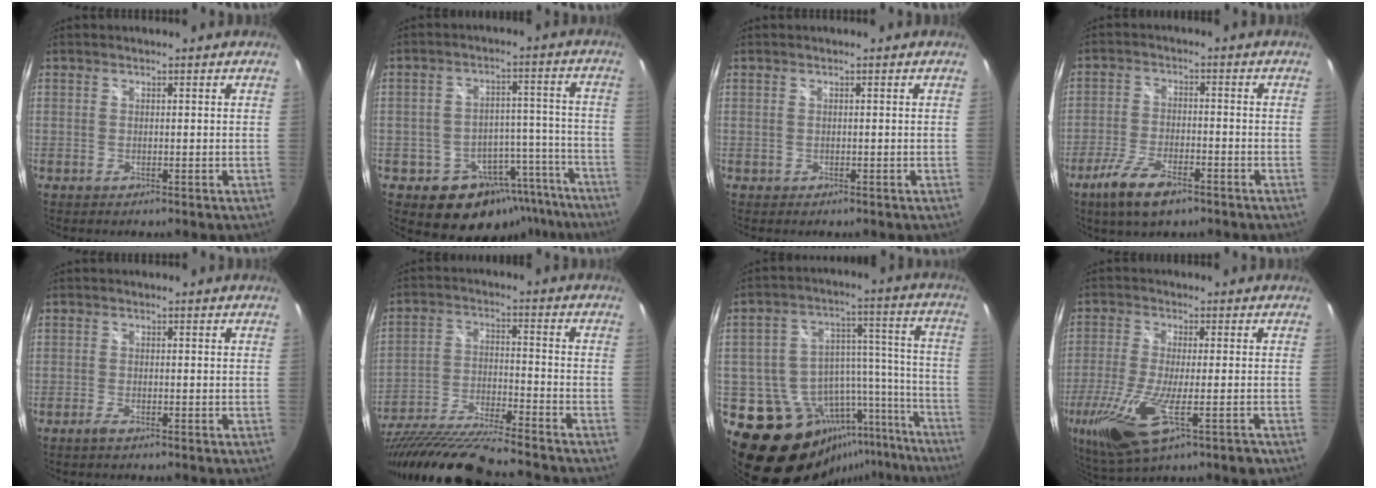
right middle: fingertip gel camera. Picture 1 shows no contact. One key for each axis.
{"total": 15.4, "fx": -10.7, "fy": 10.0, "fz": 4.8, "tx": -0.081, "ty": 0.053, "tz": -0.114}
{"total": 0.0}
{"total": 9.2, "fx": -6.0, "fy": 3.0, "fz": 6.2, "tx": -0.147, "ty": -0.019, "tz": -0.113}
{"total": 1.8, "fx": -1.3, "fy": 0.5, "fz": 1.1, "tx": -0.027, "ty": -0.004, "tz": -0.025}
{"total": 21.0, "fx": -18.0, "fy": 1.9, "fz": 10.7, "tx": -0.214, "ty": -0.058, "tz": -0.311}
{"total": 20.8, "fx": -13.0, "fy": 13.5, "fz": 9.2, "tx": -0.146, "ty": 0.060, "tz": -0.155}
{"total": 16.9, "fx": -7.6, "fy": 4.6, "fz": 14.4, "tx": -0.308, "ty": -0.062, "tz": -0.131}